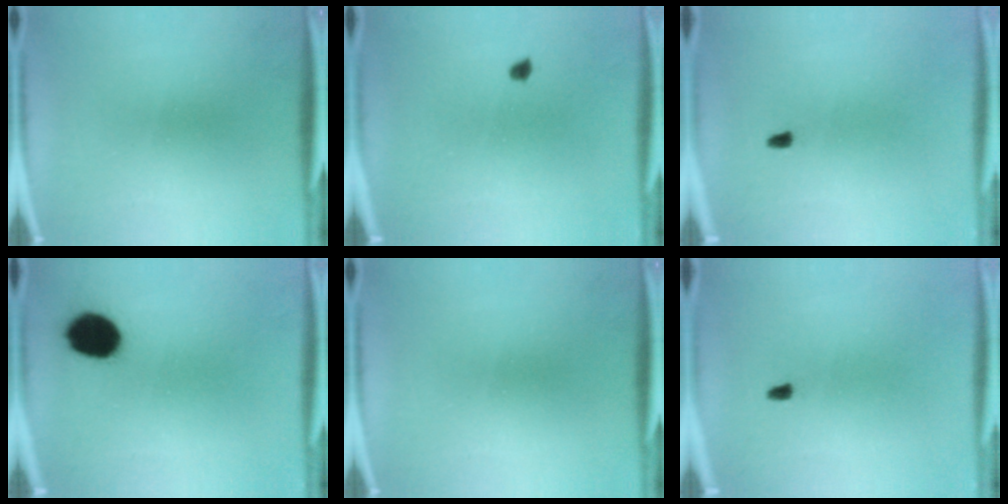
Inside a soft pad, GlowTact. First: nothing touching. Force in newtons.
{"total": 1.1}
{"total": 0.9}
{"total": 10.6}
{"total": 0.0}
{"total": 0.9}